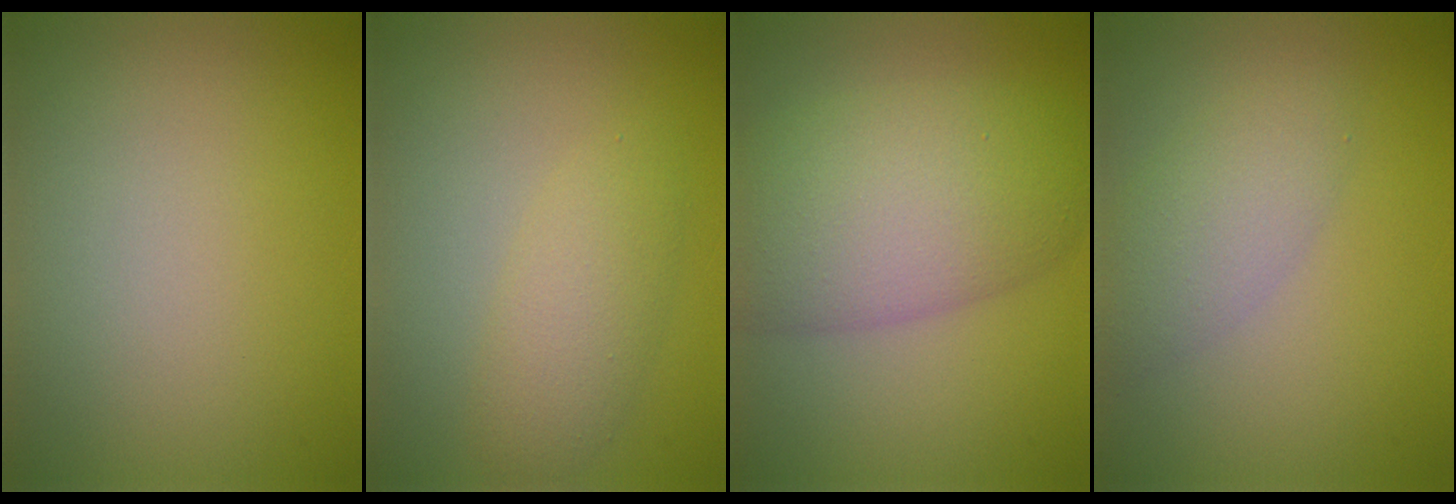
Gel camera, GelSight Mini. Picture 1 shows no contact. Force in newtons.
{"total": 2.9, "press": 2.8, "slide": 0.2}
{"total": 8.5, "press": 8.5, "slide": 0.5}
{"total": 3.2, "press": 3.2, "slide": 0.2}